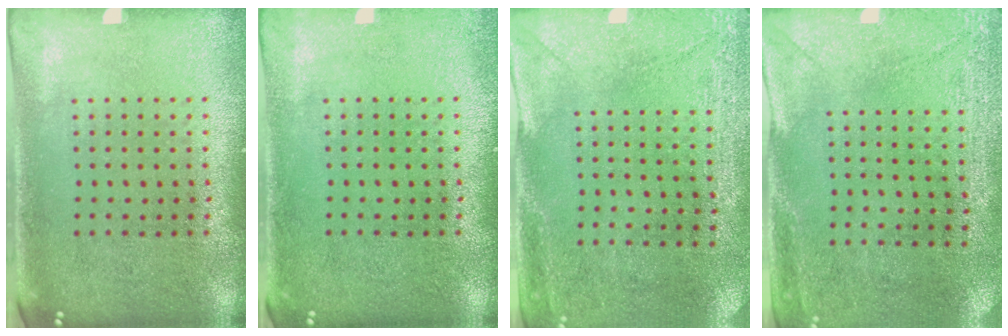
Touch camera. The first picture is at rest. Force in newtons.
{"total": 1.0, "press": 1.0, "slide": 0.3}
{"total": 2.9, "press": 2.3, "slide": 1.8}
{"total": 3.0, "press": 2.3, "slide": 1.9}